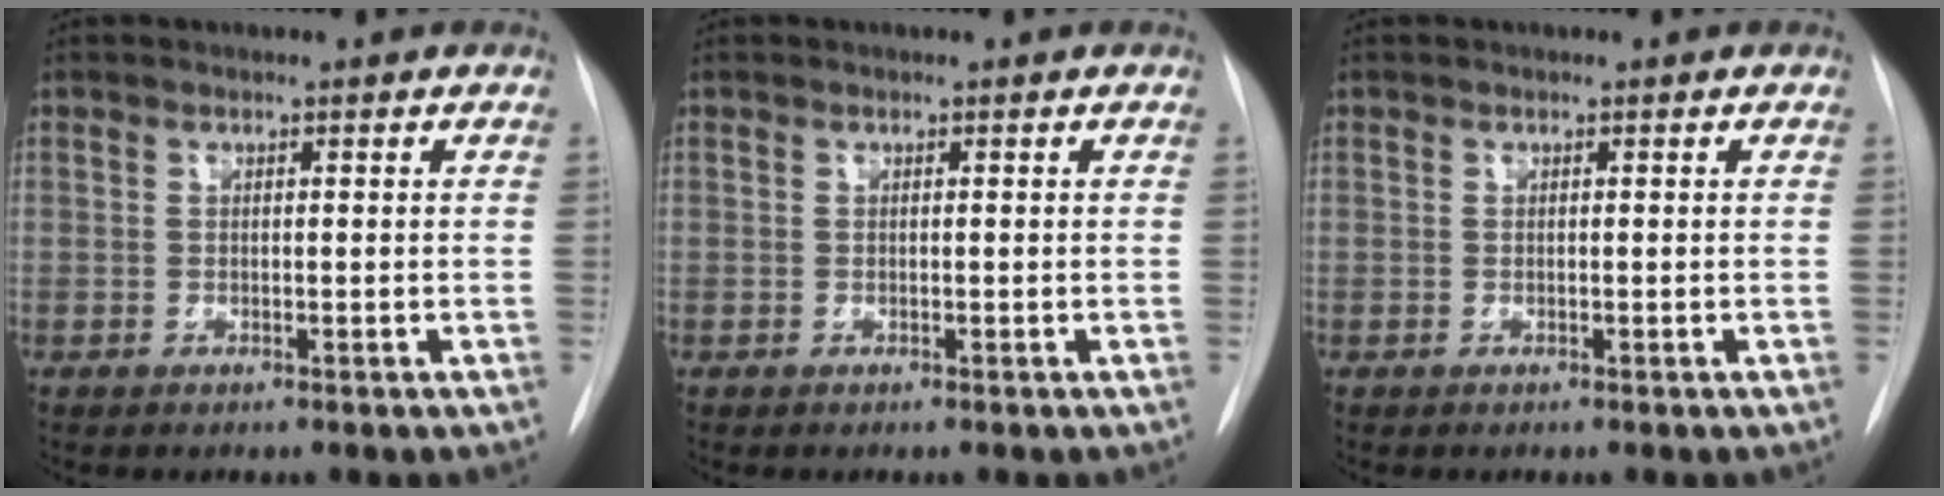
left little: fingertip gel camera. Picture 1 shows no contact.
{"total": 0.0}
{"total": 0.0}